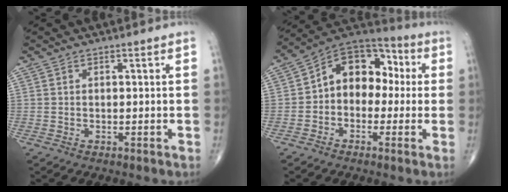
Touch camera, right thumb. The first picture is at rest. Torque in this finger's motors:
{"motor_torque": [0.06, 0.24, 0.33, -0.21, 0.27]}